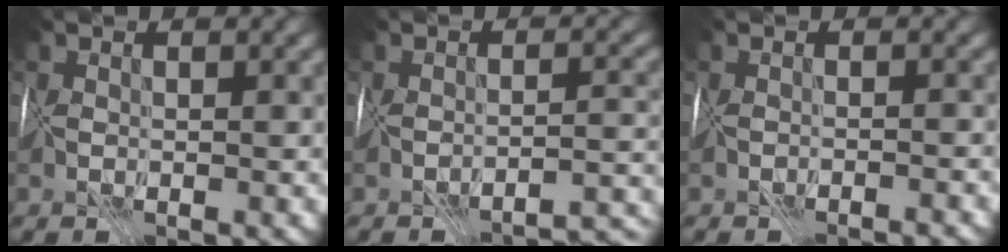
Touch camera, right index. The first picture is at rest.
{"total": 7.5, "force": [-7.1, 1.2, 2.1], "torque": [-0.011, 0.005, -0.076]}
{"total": 3.2, "force": [-3.1, 0.0, 0.7], "torque": [0.006, 0.004, -0.040]}